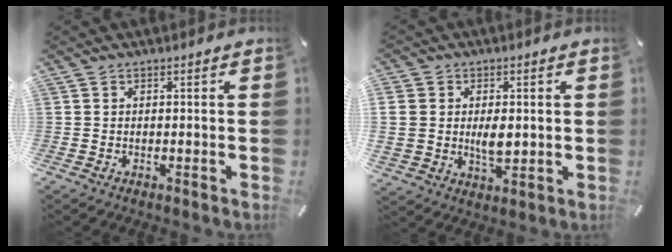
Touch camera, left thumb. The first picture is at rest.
{"total": 7.5, "force": [0.9, 5.7, 4.7], "torque": [-0.085, -0.002, 0.014]}